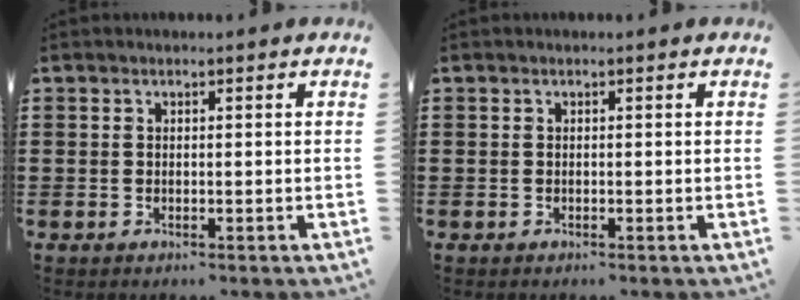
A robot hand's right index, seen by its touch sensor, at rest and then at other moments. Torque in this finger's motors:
{"motor_torque": [0.00, 0.00, 0.00, 0.00]}